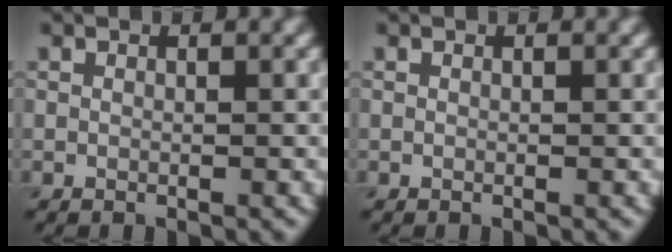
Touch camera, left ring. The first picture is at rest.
{"total": 0.0}